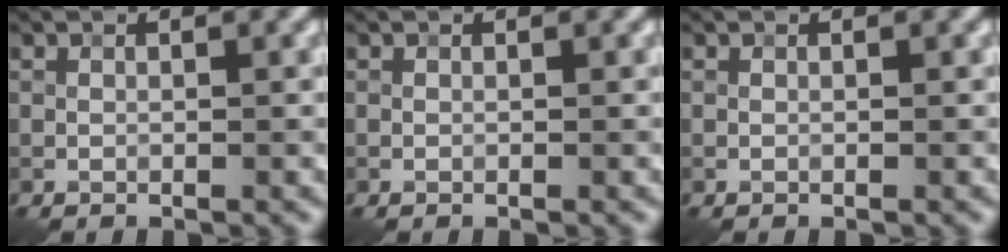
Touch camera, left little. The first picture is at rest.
{"total": 0.0}
{"total": 0.0}